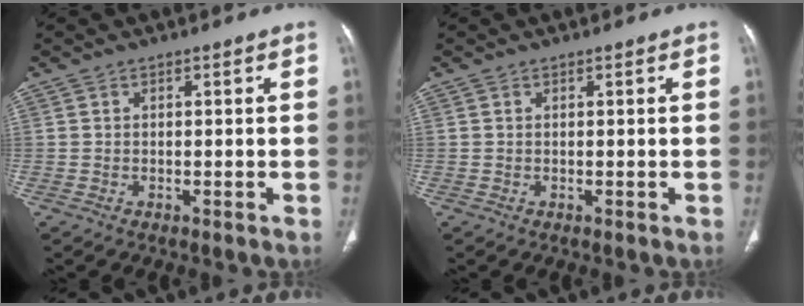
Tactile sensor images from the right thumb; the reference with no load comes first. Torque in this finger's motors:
{"motor_torque": [0.18, 0.09, 0.28, -0.41, 0.03]}